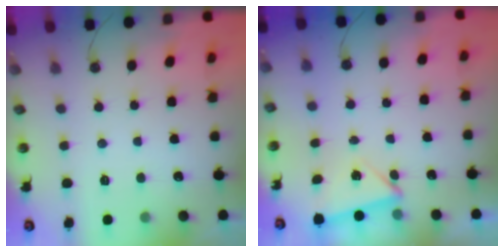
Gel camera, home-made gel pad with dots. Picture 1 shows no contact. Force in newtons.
{"total": 5.5, "press": 2.5, "slide": 5.0}